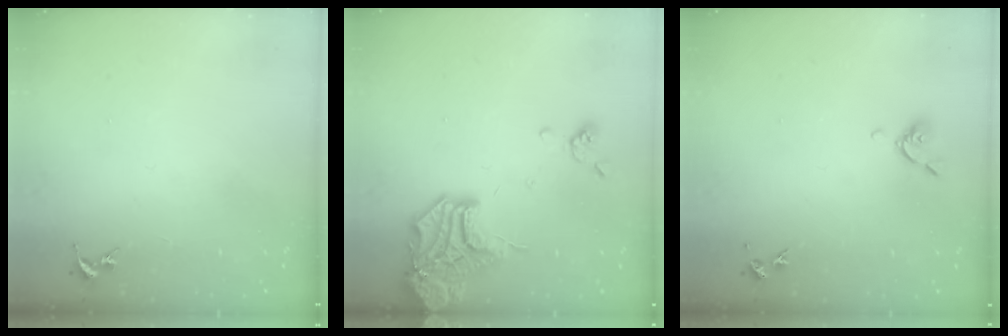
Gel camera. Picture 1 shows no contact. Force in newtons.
{"total": 19.9, "press": 19.8, "slide": 2.6}
{"total": 5.6, "press": 5.5, "slide": 1.0}